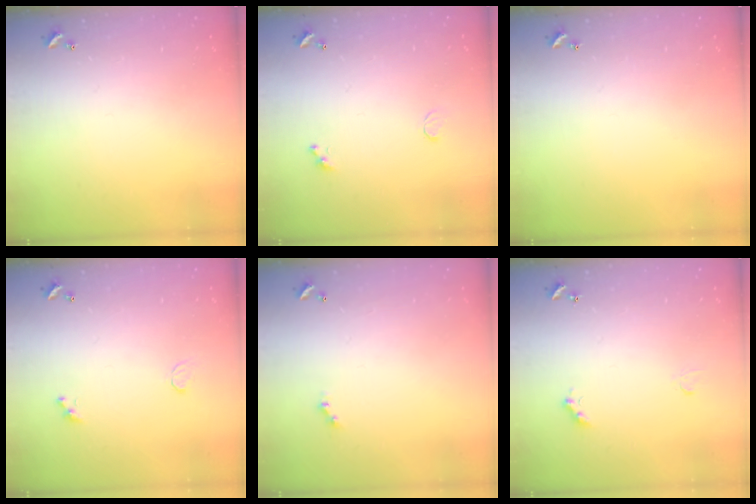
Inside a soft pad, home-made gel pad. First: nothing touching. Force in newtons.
{"total": 0.6, "press": 0.4, "slide": 0.4}
{"total": 0.0}
{"total": 0.8, "press": 0.7, "slide": 0.4}
{"total": 0.0}
{"total": 2.4, "press": 2.3, "slide": 0.5}